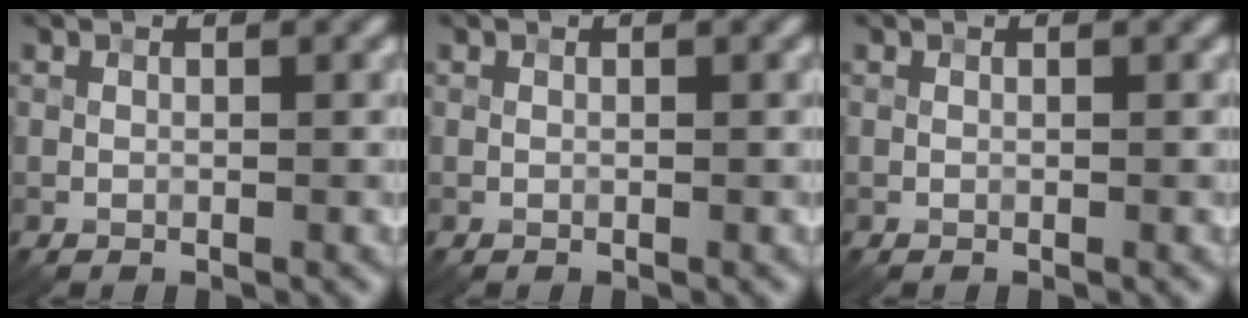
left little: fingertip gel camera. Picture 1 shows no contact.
{"total": 0.0}
{"total": 0.0}